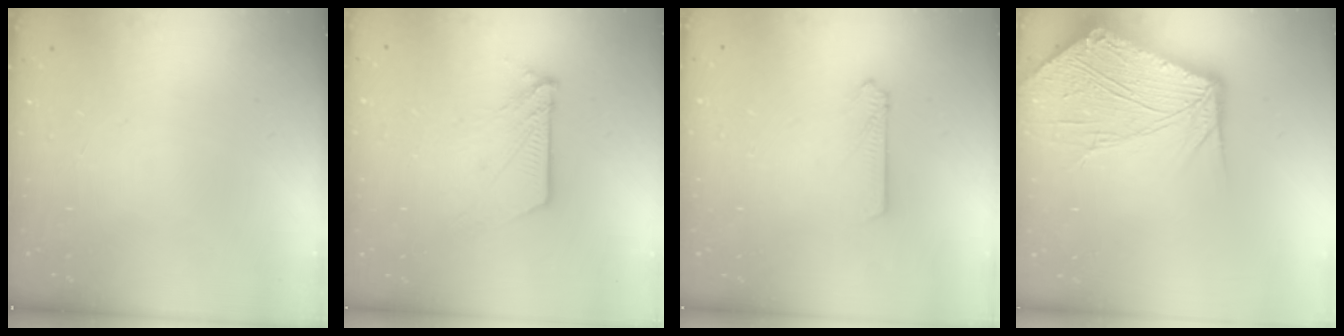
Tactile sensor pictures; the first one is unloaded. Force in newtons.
{"total": 7.4, "press": 7.4, "slide": 0.5}
{"total": 2.6, "press": 2.6, "slide": 0.3}
{"total": 16.8, "press": 16.7, "slide": 2.1}